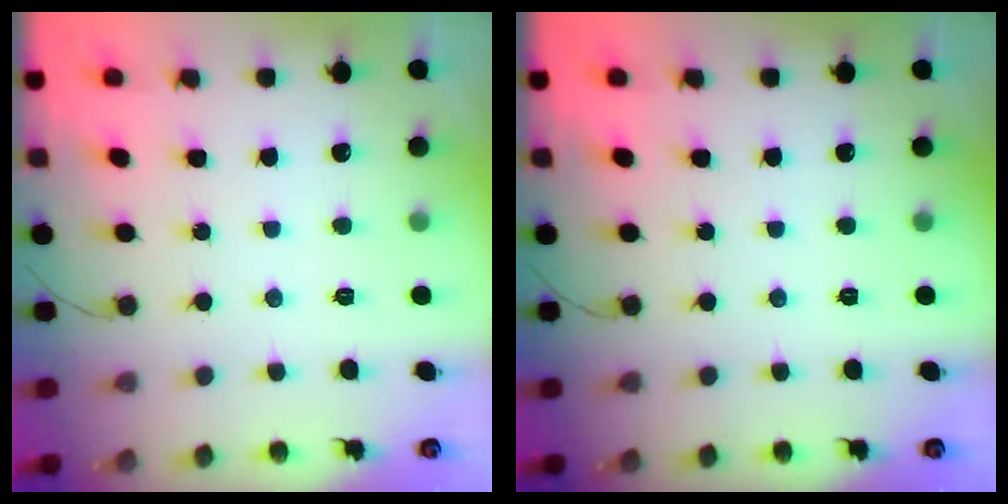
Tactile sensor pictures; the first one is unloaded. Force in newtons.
{"total": 0.0}